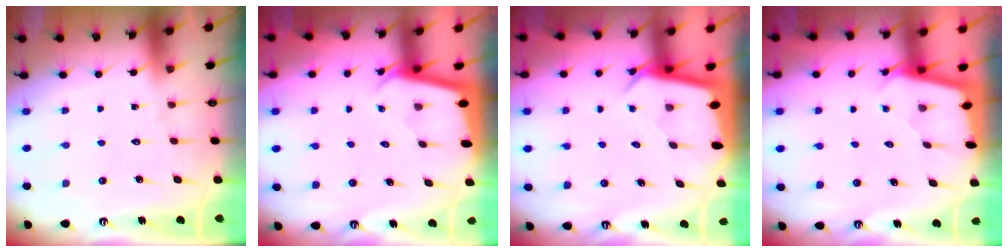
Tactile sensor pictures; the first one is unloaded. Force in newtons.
{"total": 2.2, "press": 2.2, "slide": 0.1}
{"total": 3.4, "press": 3.4, "slide": 0.3}
{"total": 1.8, "press": 1.8, "slide": 0.2}